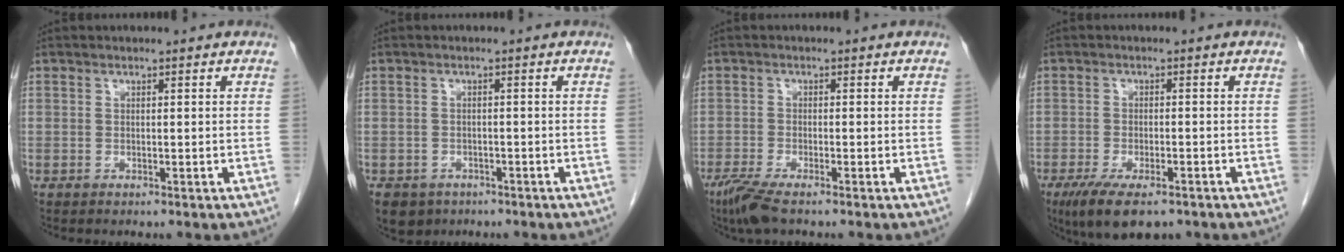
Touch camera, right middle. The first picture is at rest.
{"total": 4.5, "force": [-3.0, 3.3, 0.7], "torque": [-0.012, 0.003, -0.044]}
{"total": 4.7, "force": [-3.5, 0.6, 3.2], "torque": [-0.066, -0.014, -0.066]}
{"total": 8.5, "force": [-5.8, 2.8, 5.5], "torque": [-0.090, -0.015, -0.092]}